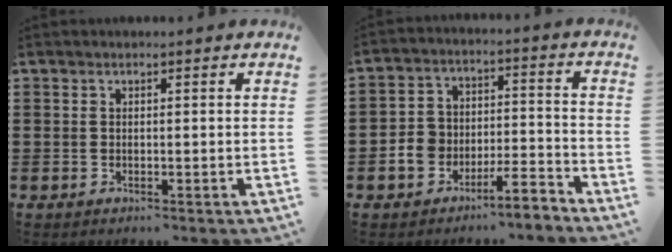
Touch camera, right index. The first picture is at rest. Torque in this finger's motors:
{"motor_torque": [0.72, 0.78, 0.37, 0.11]}